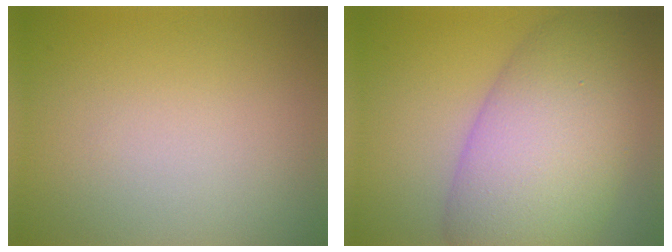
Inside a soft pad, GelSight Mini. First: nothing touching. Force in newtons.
{"total": 11.1, "press": 11.1, "slide": 0.2}